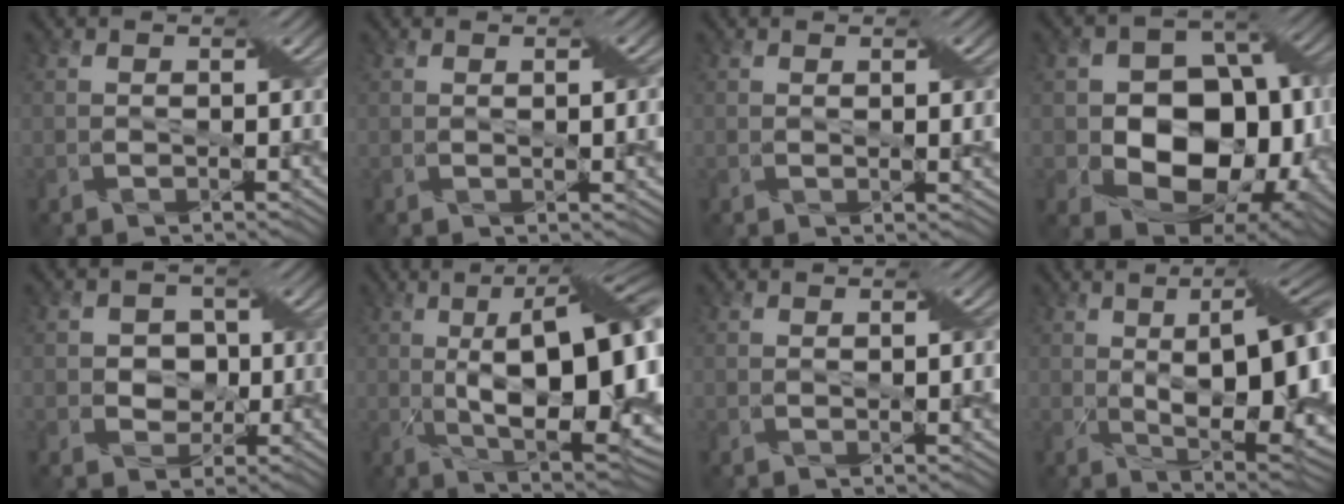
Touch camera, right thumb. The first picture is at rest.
{"total": 2.9, "force": [0.5, 0.6, 2.8], "torque": [-0.044, 0.004, 0.011]}
{"total": 2.2, "force": [0.7, 0.4, 2.1], "torque": [-0.035, 0.001, 0.015]}
{"total": 15.3, "force": [-2.2, 11.1, 10.2], "torque": [-0.158, -0.019, -0.035]}
{"total": 3.7, "force": [0.1, 3.4, 1.5], "torque": [-0.025, 0.001, -0.014]}
{"total": 18.6, "force": [0.5, 6.6, 17.3], "torque": [-0.247, 0.020, 0.011]}
{"total": 2.4, "force": [0.4, 0.5, 2.3], "torque": [-0.038, 0.003, 0.009]}
{"total": 16.8, "force": [1.3, 6.4, 15.5], "torque": [-0.195, 0.015, 0.023]}